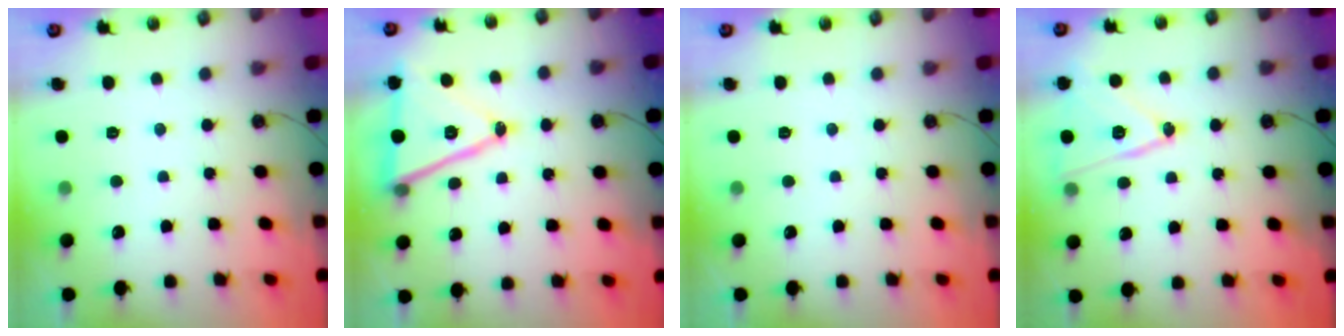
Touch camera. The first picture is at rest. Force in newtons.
{"total": 16.4, "press": 16.0, "slide": 3.7}
{"total": 0.0}
{"total": 14.0, "press": 13.9, "slide": 1.4}